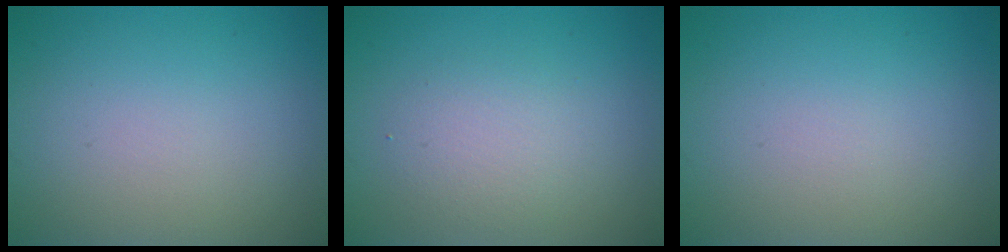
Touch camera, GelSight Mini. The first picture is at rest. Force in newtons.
{"total": 2.5, "press": 2.5, "slide": 0.1}
{"total": 0.0}